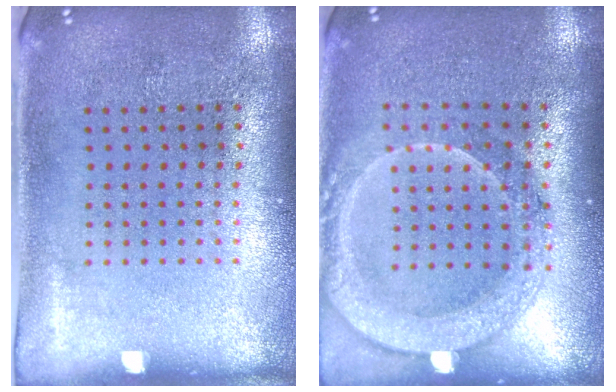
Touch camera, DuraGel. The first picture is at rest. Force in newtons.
{"total": 2.0, "press": 1.9, "slide": 0.6}